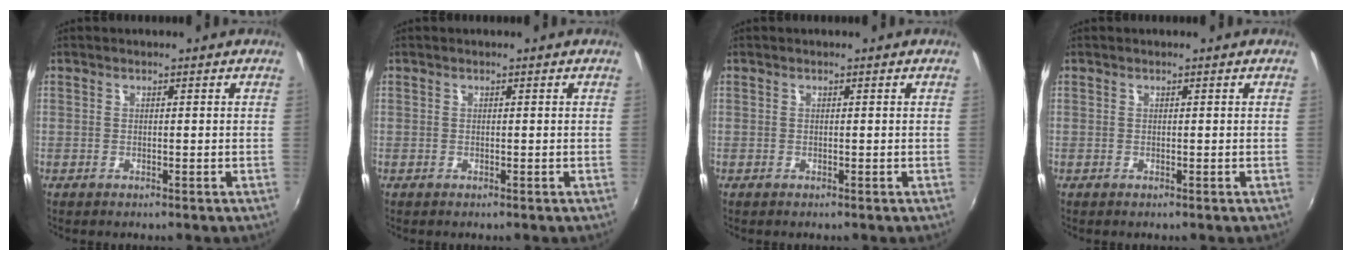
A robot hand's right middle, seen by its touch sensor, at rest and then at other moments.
{"total": 0.0}
{"total": 0.0}
{"total": 0.0}